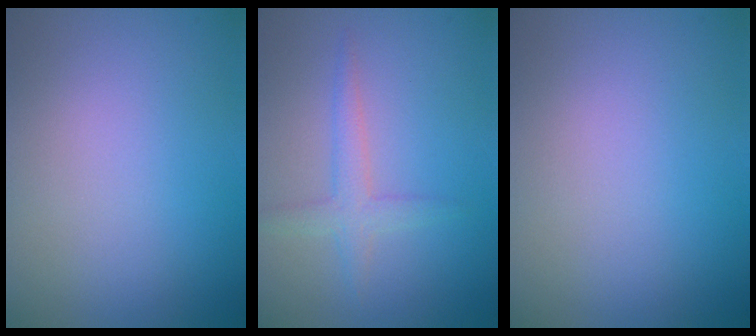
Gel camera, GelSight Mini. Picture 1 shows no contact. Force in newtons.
{"total": 2.2, "press": 2.2, "slide": 0.1}
{"total": 0.0}